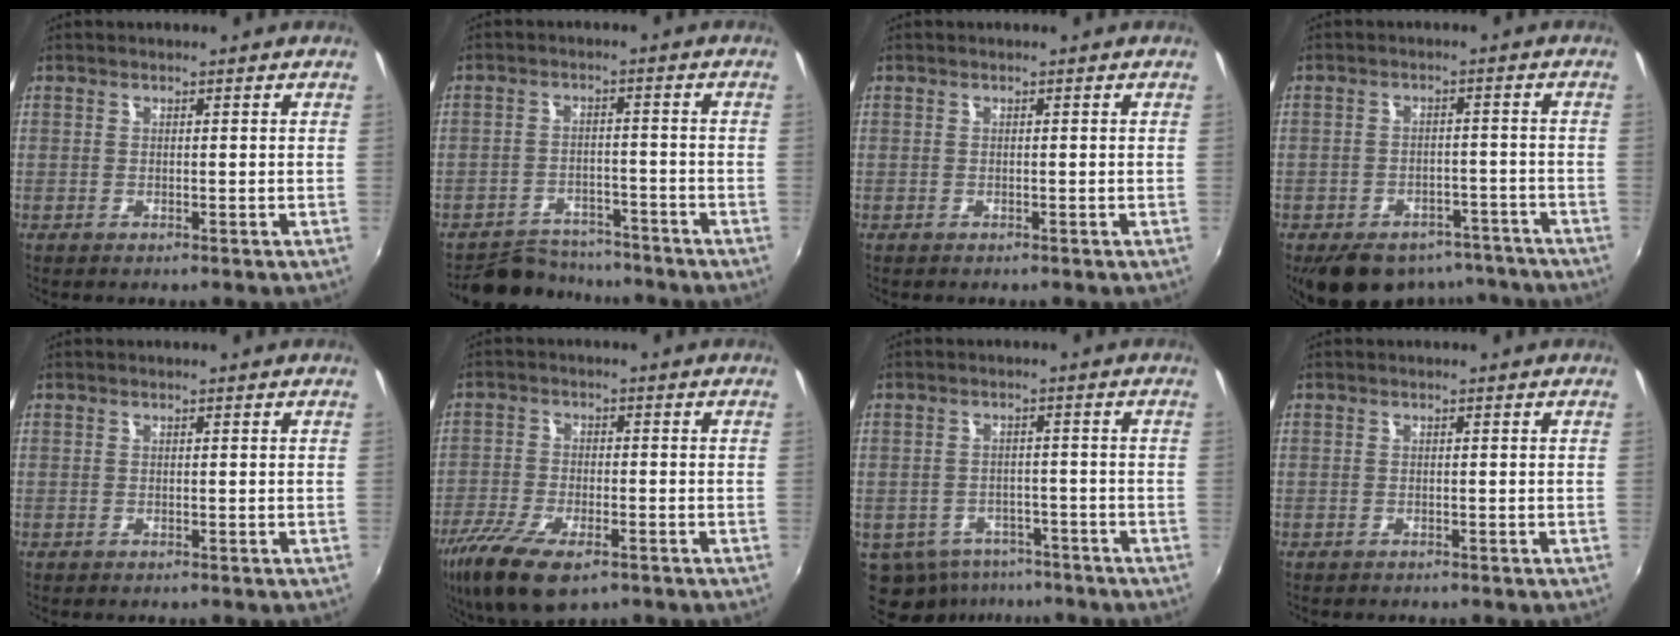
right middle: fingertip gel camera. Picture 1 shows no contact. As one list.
[{"total": 9.8, "force": [-9.1, 3.1, 1.9], "torque": [-0.059, 0.009, -0.134]}, {"total": 0.0}, {"total": 14.2, "force": [-10.8, 7.5, 5.3], "torque": [-0.111, 0.010, -0.130]}, {"total": 0.0}, {"total": 12.6, "force": [-7.9, 5.0, 8.5], "torque": [-0.193, -0.043, -0.144]}, {"total": 11.2, "force": [-7.0, 7.6, 4.3], "torque": [-0.115, -0.010, -0.090]}, {"total": 0.7, "force": [-0.6, 0.3, 0.1], "torque": [-0.004, -0.001, -0.010]}]